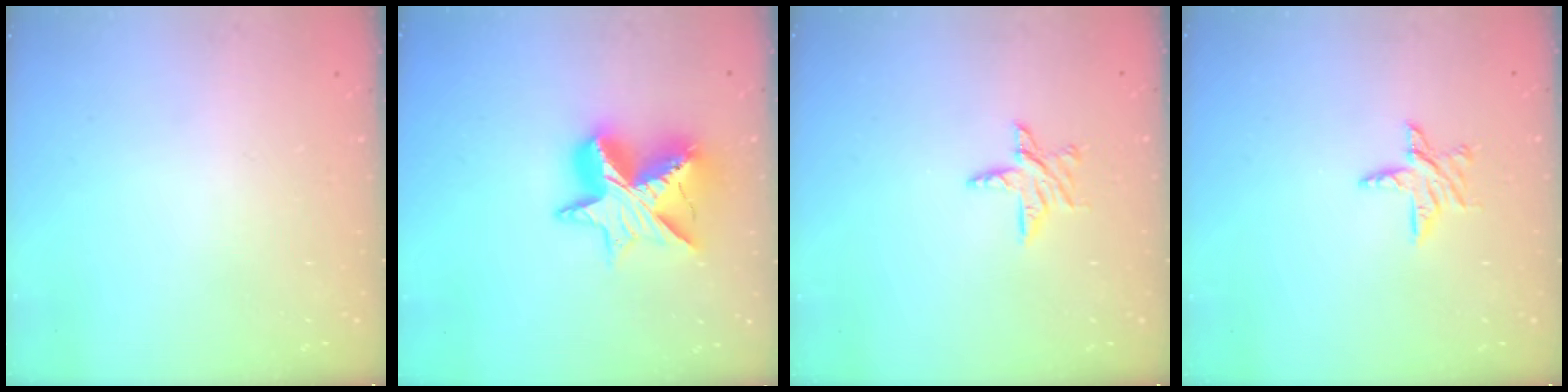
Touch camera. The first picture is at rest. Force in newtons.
{"total": 14.1, "press": 14.0, "slide": 1.3}
{"total": 6.7, "press": 6.7, "slide": 0.3}
{"total": 6.7, "press": 6.7, "slide": 0.3}